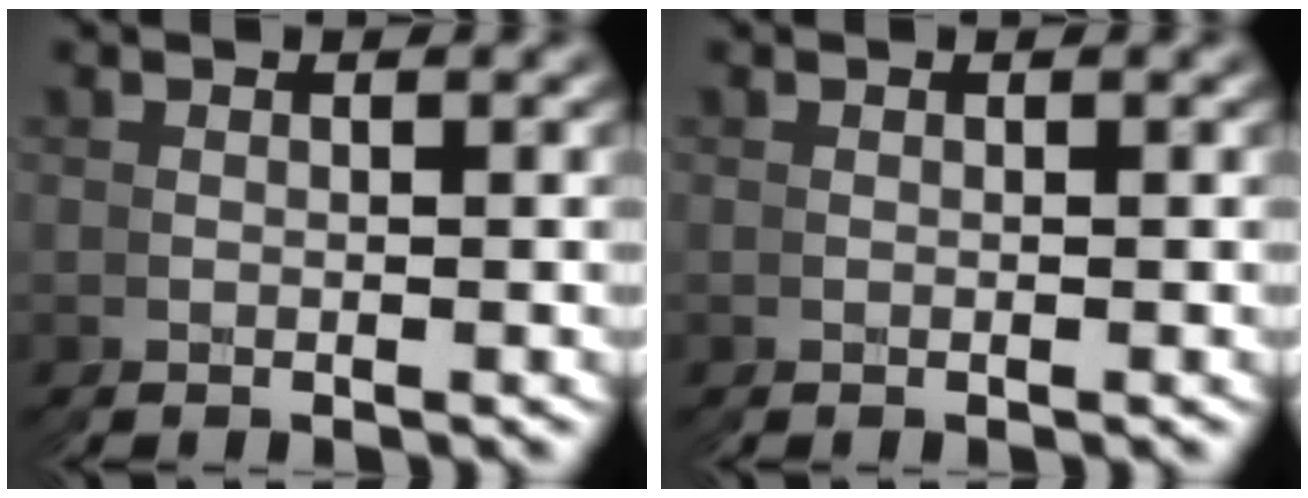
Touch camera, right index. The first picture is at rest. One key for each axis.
{"total": 0.0}